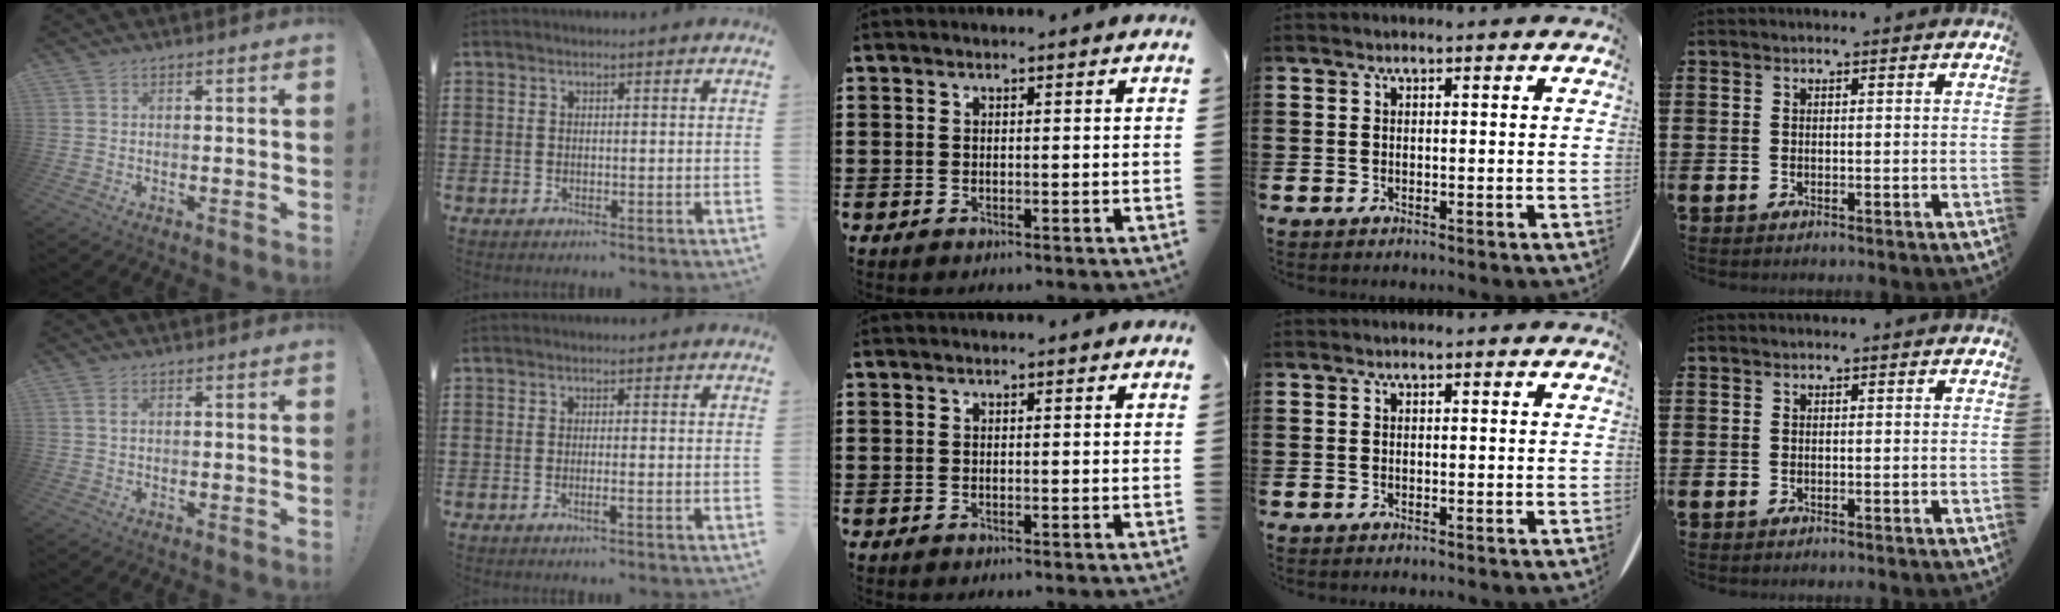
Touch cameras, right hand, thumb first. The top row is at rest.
{"thumb": {"total": 1.2, "force": [0.5, 0.6, 0.9], "torque": [-0.012, 0.000, 0.006]}, "index": {"total": 1.4, "force": [-0.7, 0.0, 1.2], "torque": [-0.020, -0.003, -0.013]}}